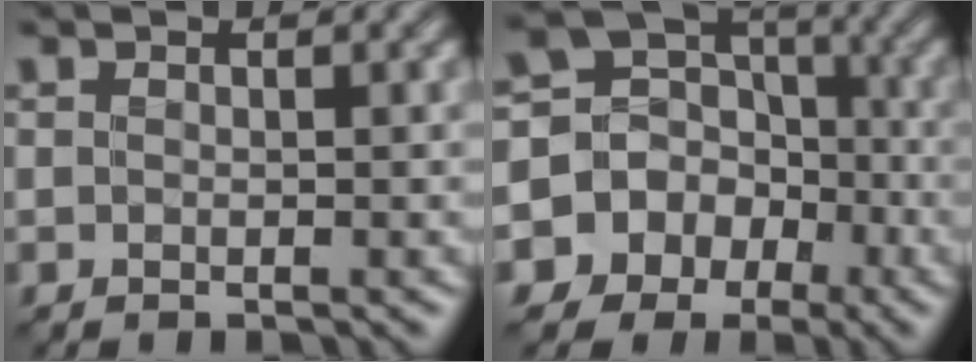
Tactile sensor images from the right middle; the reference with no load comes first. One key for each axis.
{"total": 12.1, "fx": -5.0, "fy": 10.7, "fz": 2.6, "tx": -0.071, "ty": -0.019, "tz": -0.089}